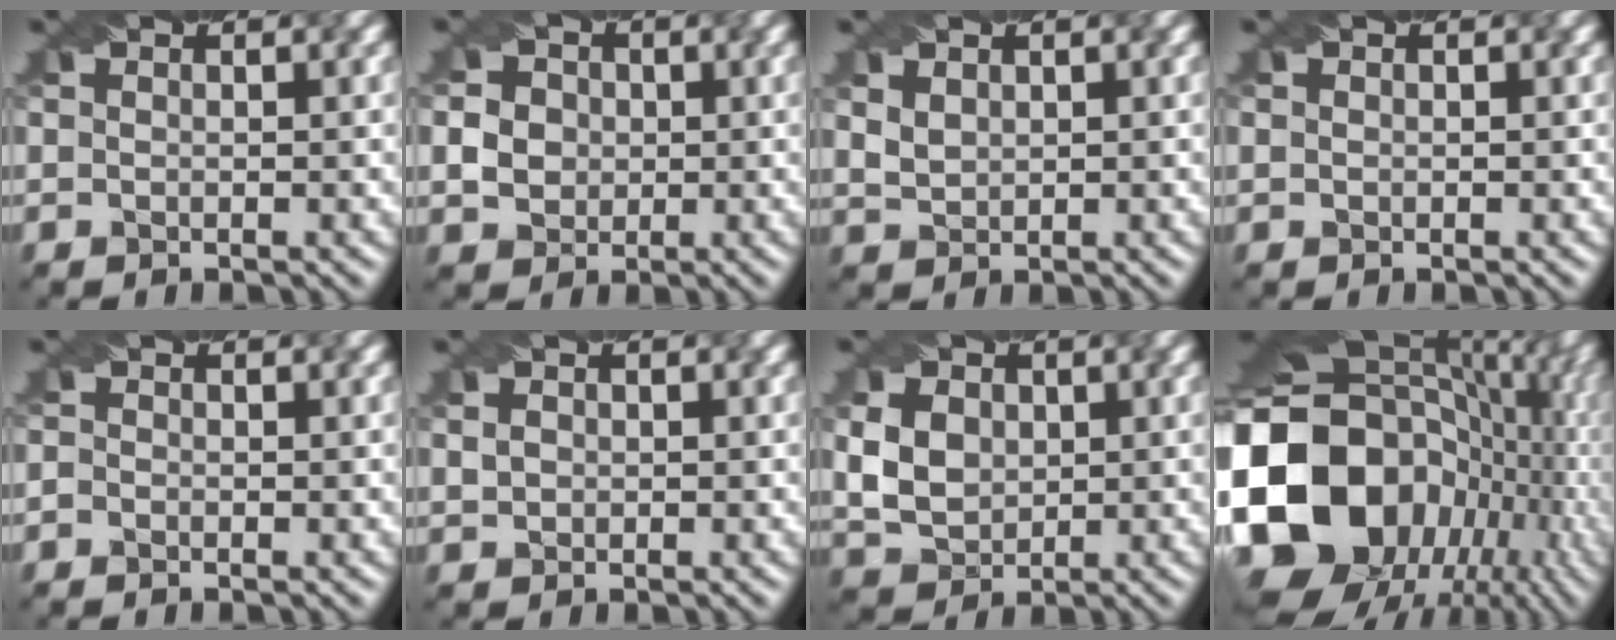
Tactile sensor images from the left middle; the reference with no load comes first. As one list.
[{"total": 6.0, "force": [1.4, 5.3, 2.4], "torque": [-0.052, 0.032, 0.015]}, {"total": 2.2, "force": [1.3, 1.4, 0.9], "torque": [-0.034, 0.007, 0.034]}, {"total": 0.8, "force": [0.4, 0.7, 0.3], "torque": [-0.006, 0.009, -0.002]}, {"total": 0.6, "force": [-0.4, 0.3, 0.2], "torque": [-0.008, 0.006, -0.010]}, {"total": 1.2, "force": [0.3, 1.0, 0.5], "torque": [-0.019, 0.004, 0.016]}, {"total": 5.7, "force": [1.1, 4.6, 3.2], "torque": [-0.082, 0.017, 0.018]}, {"total": 20.4, "force": [-4.0, 16.7, 11.0], "torque": [-0.251, 0.001, -0.074]}]